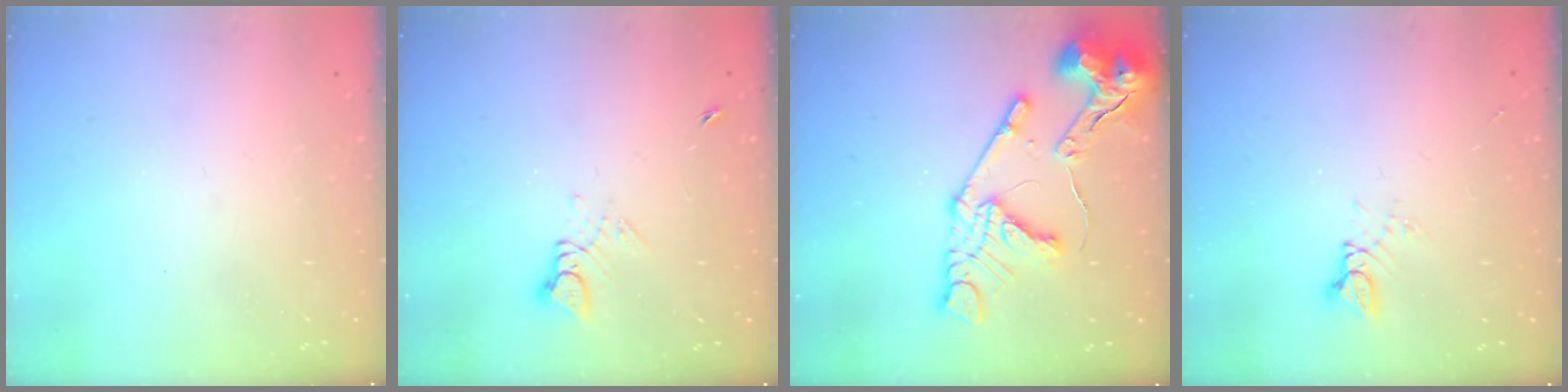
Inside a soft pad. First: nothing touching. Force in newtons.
{"total": 3.4, "press": 3.4, "slide": 0.3}
{"total": 16.7, "press": 16.6, "slide": 1.9}
{"total": 4.1, "press": 4.1, "slide": 0.2}